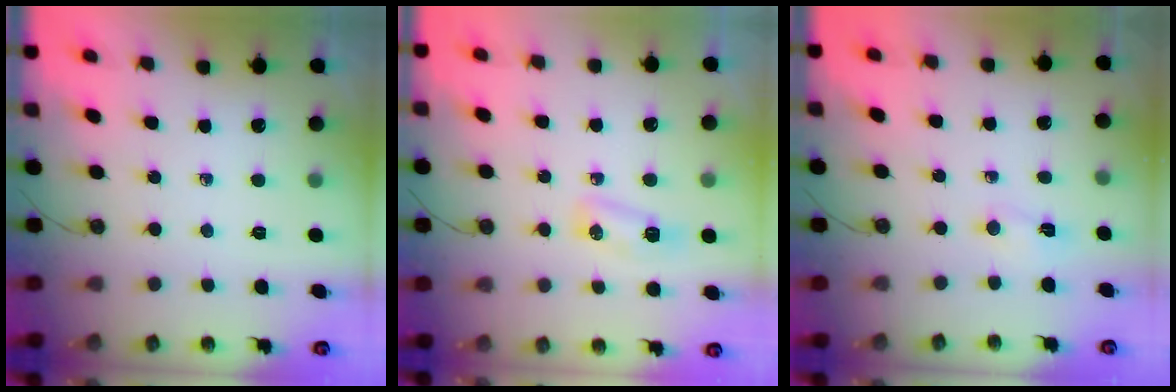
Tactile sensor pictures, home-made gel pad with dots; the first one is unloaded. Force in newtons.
{"total": 5.6, "press": 5.6, "slide": 0.7}
{"total": 2.3, "press": 2.2, "slide": 0.7}